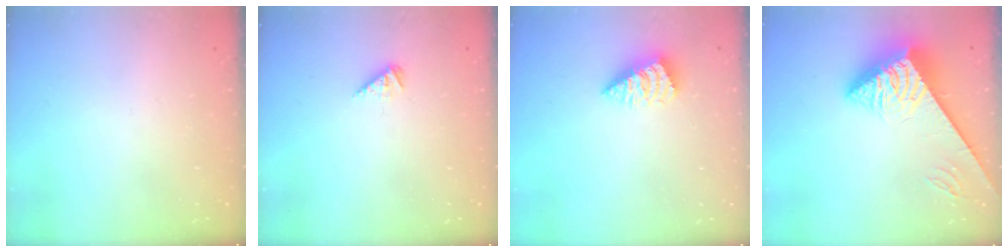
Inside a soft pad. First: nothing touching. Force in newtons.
{"total": 2.2, "press": 2.2, "slide": 0.4}
{"total": 1.9, "press": 1.9, "slide": 0.4}
{"total": 8.8, "press": 8.8, "slide": 0.9}